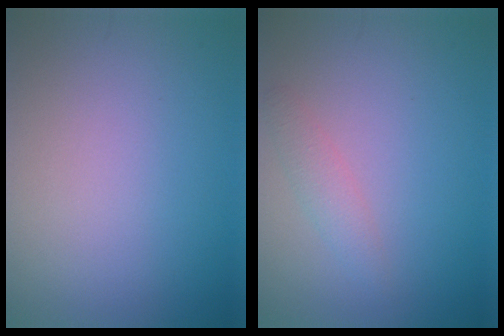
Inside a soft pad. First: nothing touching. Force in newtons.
{"total": 1.6, "press": 1.6, "slide": 0.1}